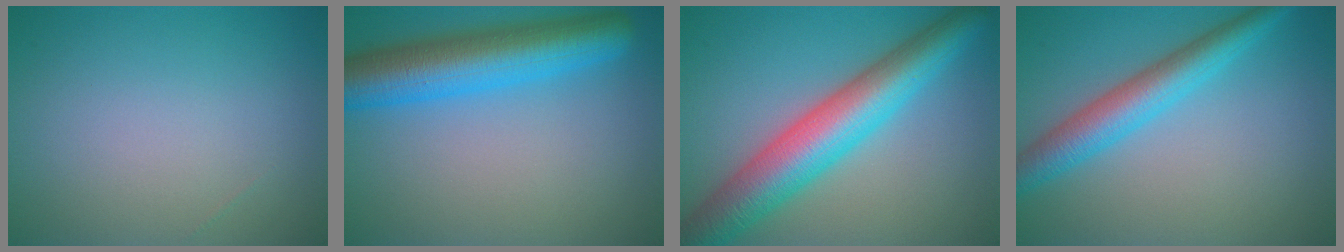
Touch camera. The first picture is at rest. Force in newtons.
{"total": 8.2, "press": 8.2, "slide": 0.3}
{"total": 8.9, "press": 8.9, "slide": 0.2}
{"total": 4.9, "press": 4.9, "slide": 0.1}